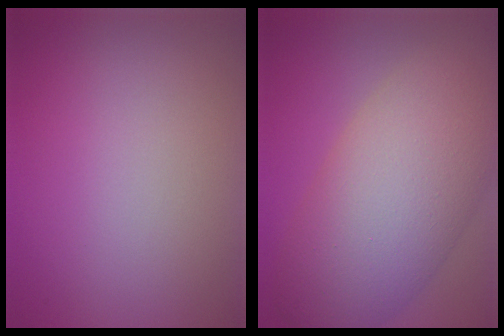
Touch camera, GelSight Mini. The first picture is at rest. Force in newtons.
{"total": 11.2, "press": 11.2, "slide": 0.5}